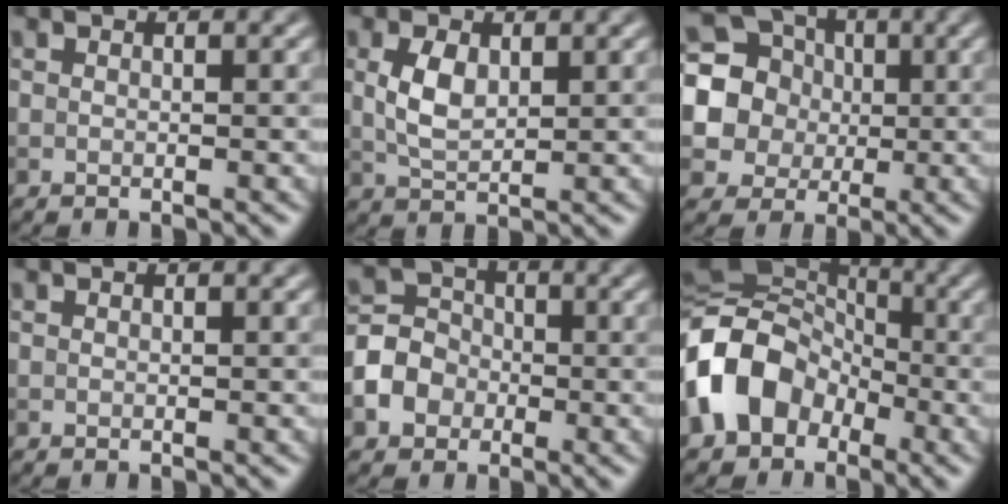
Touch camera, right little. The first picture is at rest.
{"total": 3.0, "force": [0.7, 1.7, 2.4], "torque": [-0.058, 0.001, 0.017]}
{"total": 9.9, "force": [1.1, 9.2, 3.4], "torque": [-0.103, 0.026, 0.015]}
{"total": 0.0}
{"total": 4.1, "force": [-1.4, 3.5, 1.5], "torque": [-0.020, 0.006, -0.035]}
{"total": 10.5, "force": [-3.6, 7.8, 5.9], "torque": [-0.117, -0.007, -0.083]}